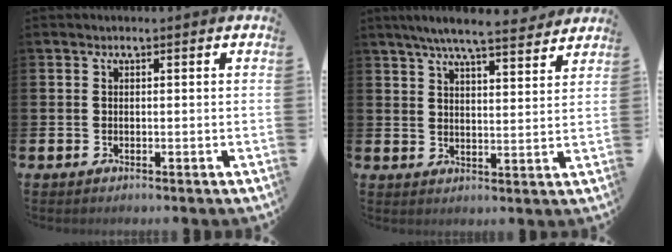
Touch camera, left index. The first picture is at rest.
{"total": 6.7, "force": [6.2, 0.5, 2.4], "torque": [-0.055, -0.032, 0.107]}